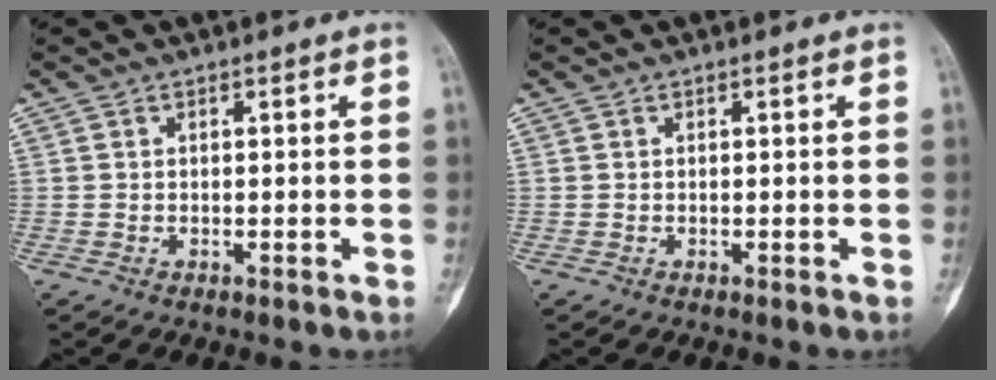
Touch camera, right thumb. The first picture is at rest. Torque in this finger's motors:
{"motor_torque": [0.00, 0.00, 0.04, -0.04, 0.00]}